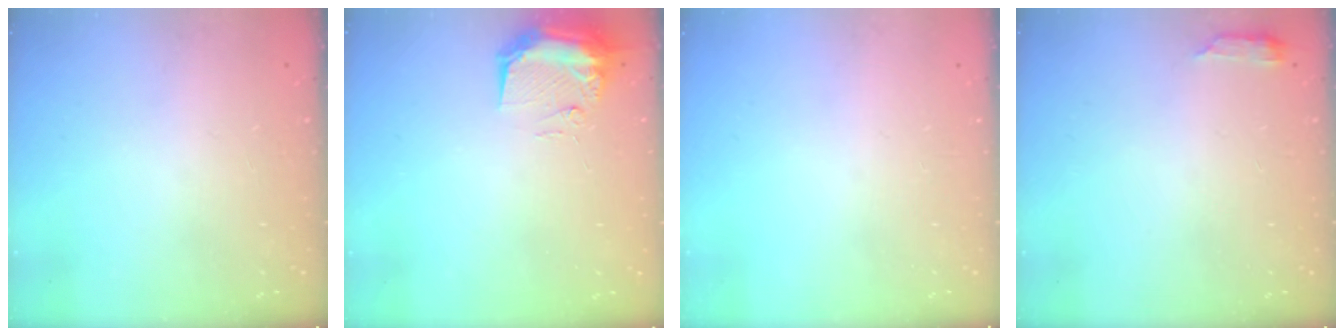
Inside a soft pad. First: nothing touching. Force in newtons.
{"total": 9.4, "press": 9.3, "slide": 0.9}
{"total": 0.0}
{"total": 3.4, "press": 3.3, "slide": 0.5}